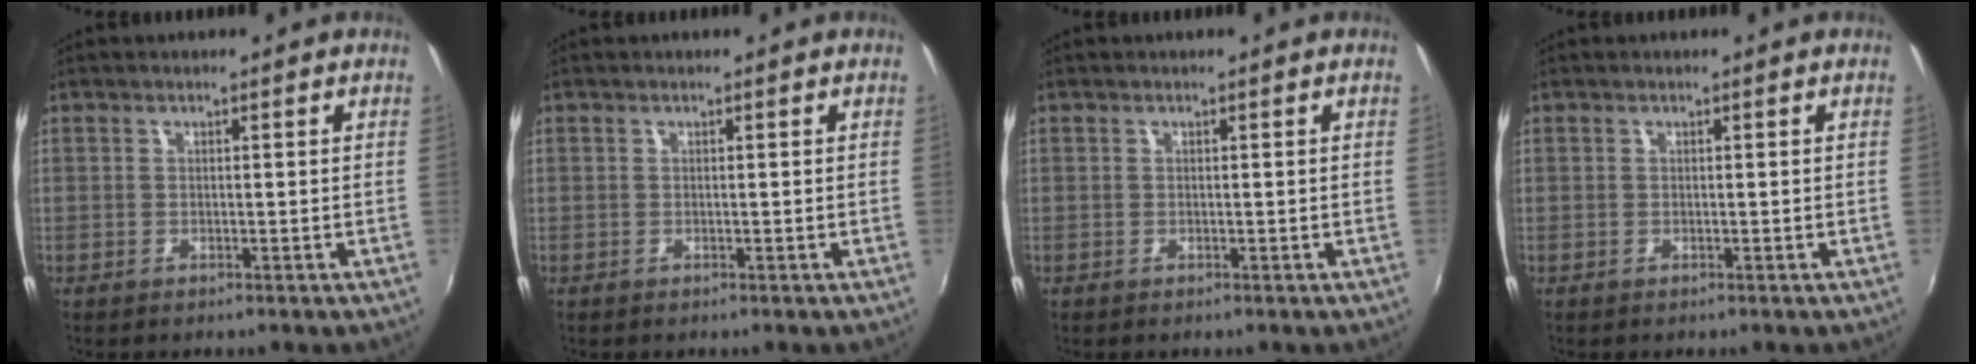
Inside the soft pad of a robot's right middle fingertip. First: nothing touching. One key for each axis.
{"total": 0.0}
{"total": 0.0}
{"total": 0.0}